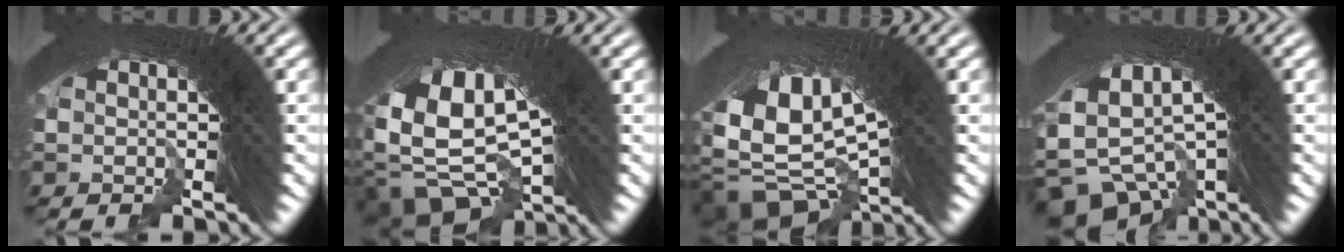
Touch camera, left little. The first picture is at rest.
{"total": 15.0, "force": [-2.9, 10.5, 10.4], "torque": [-0.235, -0.058, -0.033]}
{"total": 17.0, "force": [-1.5, 11.4, 12.5], "torque": [-0.275, -0.054, -0.007]}
{"total": 14.2, "force": [-2.4, 10.8, 8.8], "torque": [-0.203, -0.040, -0.033]}